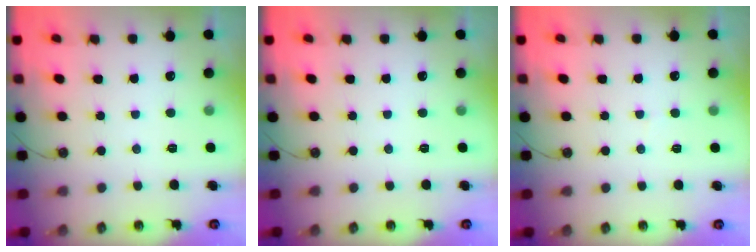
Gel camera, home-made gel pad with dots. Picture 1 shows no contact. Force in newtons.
{"total": 0.0}
{"total": 3.5, "press": 3.5, "slide": 0.4}